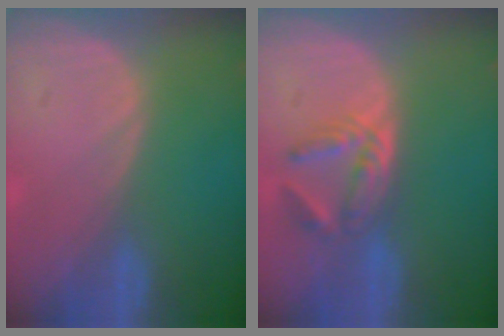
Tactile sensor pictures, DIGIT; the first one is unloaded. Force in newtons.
{"total": 5.8, "press": 5.0, "slide": 2.9}